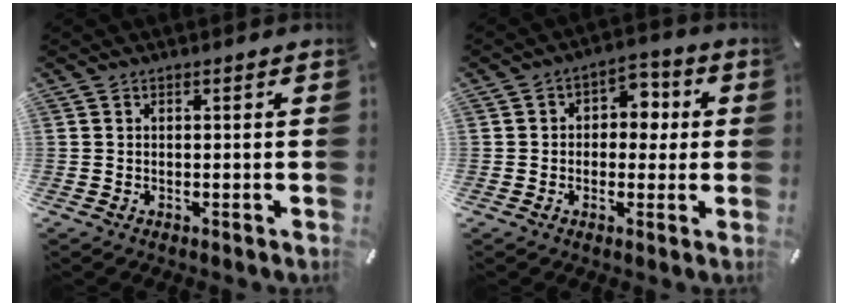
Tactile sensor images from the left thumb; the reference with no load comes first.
{"total": 6.2, "force": [-0.2, 5.0, 3.6], "torque": [-0.042, 0.010, -0.012]}